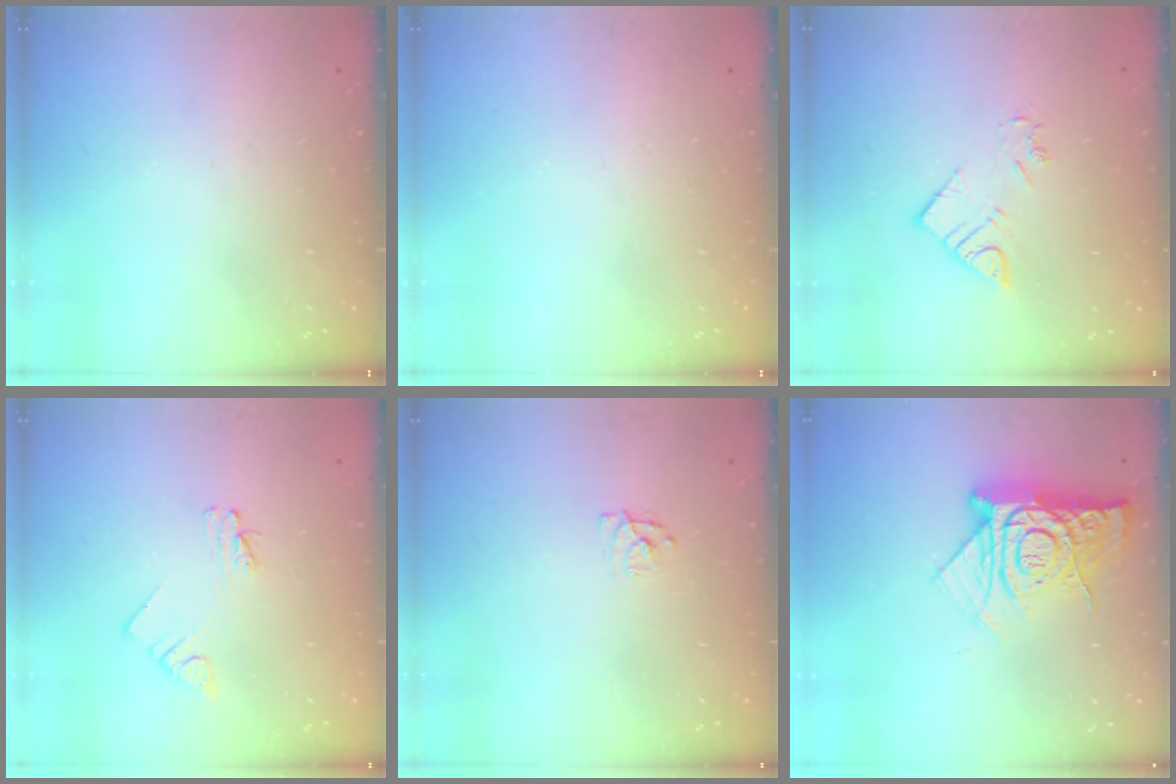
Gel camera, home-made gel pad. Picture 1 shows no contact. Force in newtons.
{"total": 0.0}
{"total": 5.6, "press": 5.6, "slide": 0.4}
{"total": 2.9, "press": 2.9, "slide": 0.3}
{"total": 4.9, "press": 4.9, "slide": 0.5}
{"total": 14.7, "press": 14.6, "slide": 1.5}